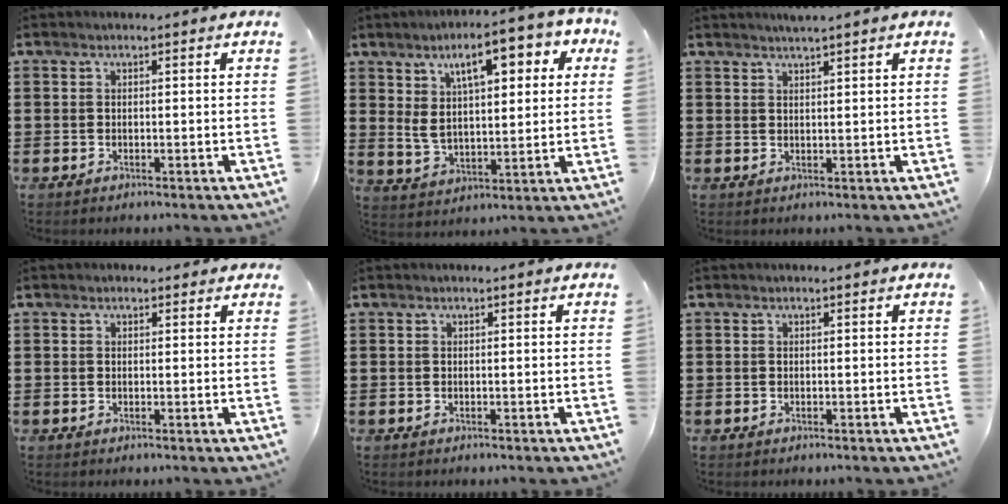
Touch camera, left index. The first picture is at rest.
{"total": 11.6, "force": [6.0, 4.3, 9.0], "torque": [-0.165, -0.009, 0.097]}
{"total": 1.7, "force": [1.6, -0.3, 0.6], "torque": [-0.014, 0.001, 0.031]}
{"total": 0.9, "force": [0.6, 0.7, 0.2], "torque": [-0.006, 0.006, 0.010]}
{"total": 0.0}
{"total": 0.0}